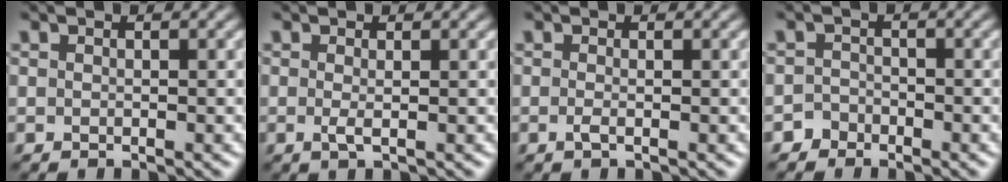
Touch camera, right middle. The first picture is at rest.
{"total": 1.1, "force": [-0.1, 0.1, 1.0], "torque": [-0.025, -0.001, -0.002]}
{"total": 0.8, "force": [-0.3, 0.1, 0.7], "torque": [-0.019, -0.003, -0.005]}
{"total": 1.4, "force": [-1.2, 0.8, -0.1], "torque": [0.007, 0.010, -0.023]}